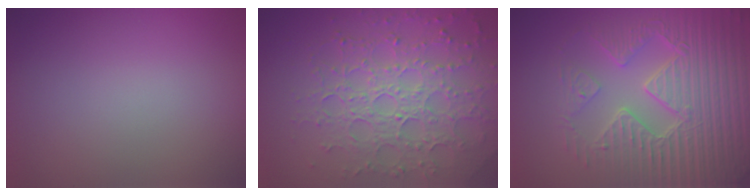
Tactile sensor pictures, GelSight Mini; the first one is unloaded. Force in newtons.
{"total": 7.7, "press": 5.4, "slide": 5.4}
{"total": 8.3, "press": 6.4, "slide": 5.2}